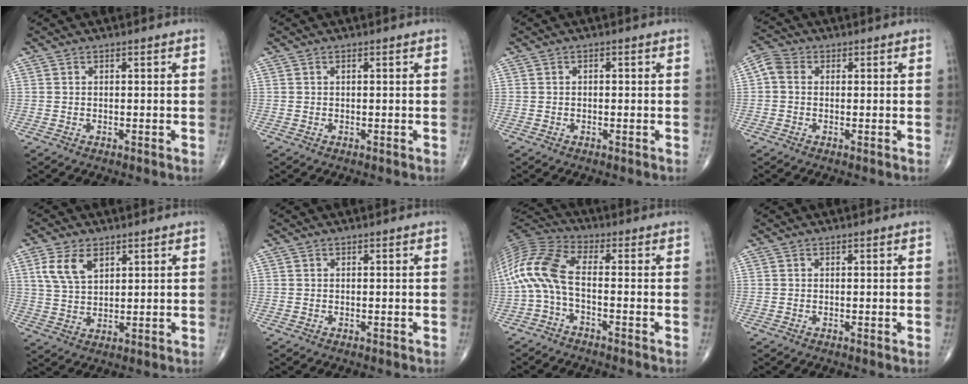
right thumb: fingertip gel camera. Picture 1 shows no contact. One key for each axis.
{"total": 0.0}
{"total": 0.6, "fx": -0.1, "fy": 0.4, "fz": 0.4, "tx": -0.006, "ty": 0.002, "tz": -0.001}
{"total": 3.5, "fx": 0.2, "fy": 2.8, "fz": 2.1, "tx": -0.040, "ty": 0.011, "tz": -0.007}
{"total": 6.9, "fx": 3.2, "fy": 4.0, "fz": 4.7, "tx": -0.085, "ty": -0.007, "tz": 0.069}
{"total": 0.0}
{"total": 11.4, "fx": -2.2, "fy": 4.4, "fz": 10.3, "tx": -0.231, "ty": 0.040, "tz": -0.053}
{"total": 0.0}